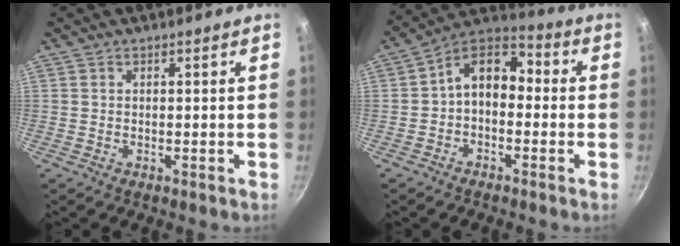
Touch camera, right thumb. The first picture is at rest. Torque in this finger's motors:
{"motor_torque": [1.05, 2.36, 1.34, -0.27, 0.09]}